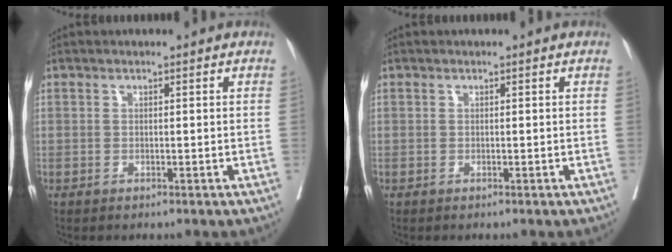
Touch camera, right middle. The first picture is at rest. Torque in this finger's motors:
{"motor_torque": [0.04, -0.04, -0.03, 0.00]}